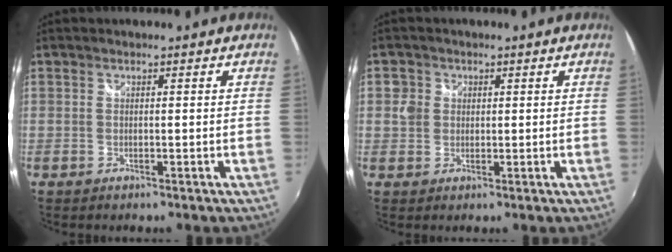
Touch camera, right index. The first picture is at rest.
{"total": 2.8, "force": [0.1, 2.7, 0.4], "torque": [-0.005, 0.008, -0.003]}